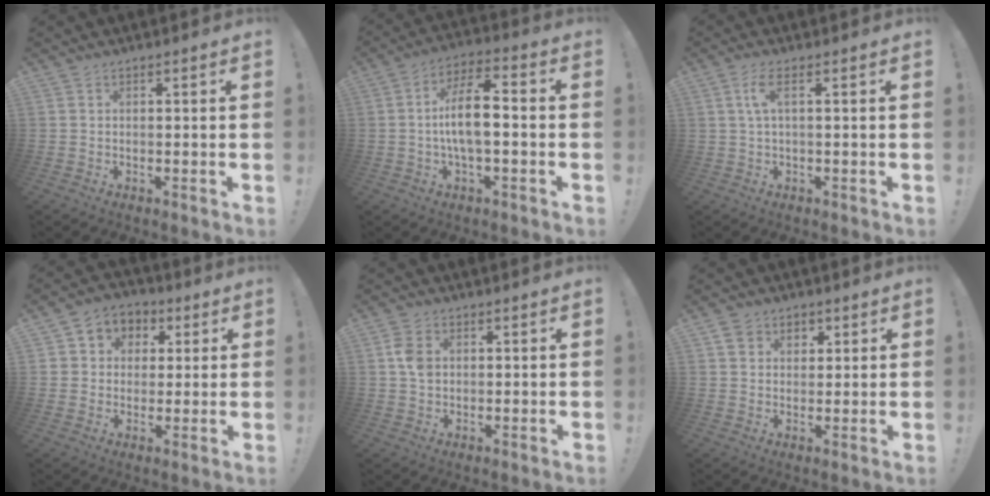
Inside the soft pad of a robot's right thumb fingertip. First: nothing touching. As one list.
[{"total": 11.4, "force": [-1.0, 4.3, 10.5], "torque": [-0.183, 0.006, -0.023]}, {"total": 4.7, "force": [1.1, 1.1, 4.4], "torque": [-0.083, 0.004, 0.020]}, {"total": 6.7, "force": [0.7, 6.4, 1.7], "torque": [-0.029, 0.001, 0.020]}, {"total": 5.5, "force": [0.7, 4.1, 3.5], "torque": [-0.064, 0.006, 0.015]}, {"total": 5.2, "force": [2.8, 4.3, 1.3], "torque": [-0.011, -0.010, 0.051]}]